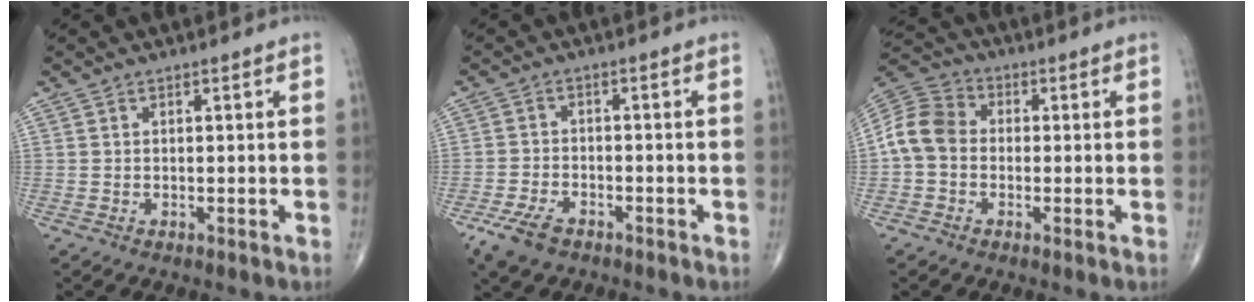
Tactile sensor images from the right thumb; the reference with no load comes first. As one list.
[{"total": 5.6, "force": [-3.6, 3.0, 3.0], "torque": [-0.063, 0.010, -0.066]}, {"total": 8.7, "force": [-0.8, 7.1, 5.1], "torque": [-0.091, 0.029, -0.030]}]